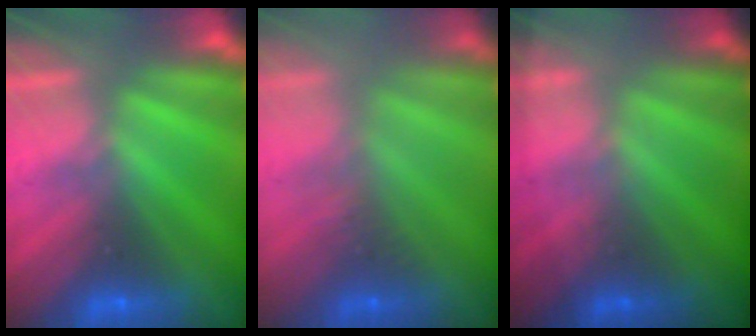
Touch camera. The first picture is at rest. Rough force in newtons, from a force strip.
{"total": 2.9}
{"total": 1.9}